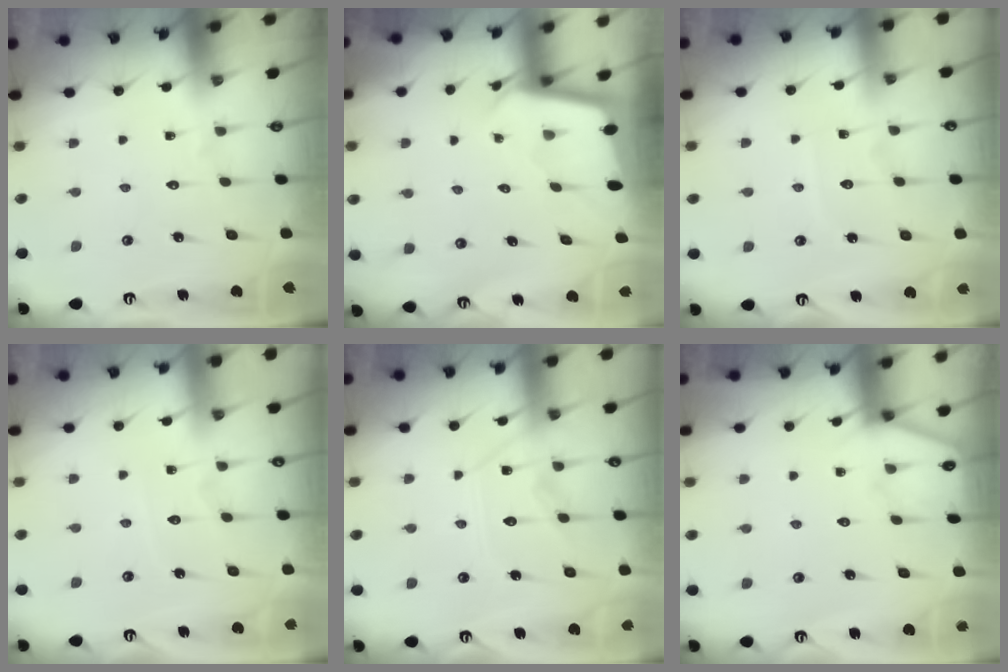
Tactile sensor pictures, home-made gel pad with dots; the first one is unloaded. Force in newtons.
{"total": 1.9, "press": 1.9, "slide": 0.1}
{"total": 5.5, "press": 5.4, "slide": 0.5}
{"total": 3.6, "press": 3.5, "slide": 0.4}
{"total": 12.2, "press": 12.2, "slide": 1.2}
{"total": 2.4, "press": 2.3, "slide": 0.4}